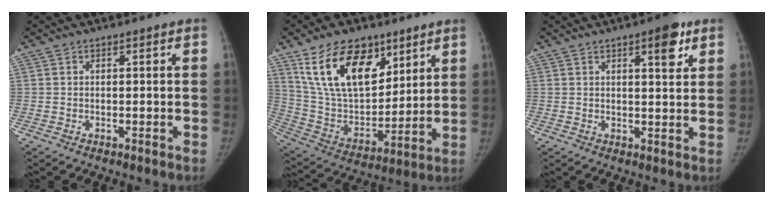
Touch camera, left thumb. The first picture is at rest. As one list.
[{"total": 20.8, "force": [11.6, 11.9, 12.5], "torque": [-0.179, -0.049, 0.221]}, {"total": 5.6, "force": [3.1, 1.9, 4.3], "torque": [-0.046, -0.014, 0.038]}]